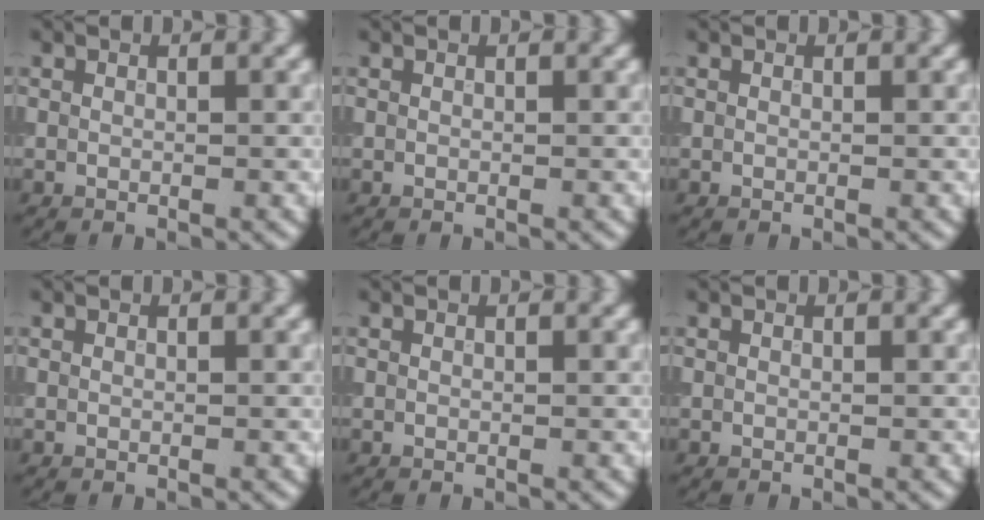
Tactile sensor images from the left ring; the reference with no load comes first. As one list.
[{"total": 0.0}, {"total": 0.0}, {"total": 0.0}, {"total": 0.0}, {"total": 0.0}]